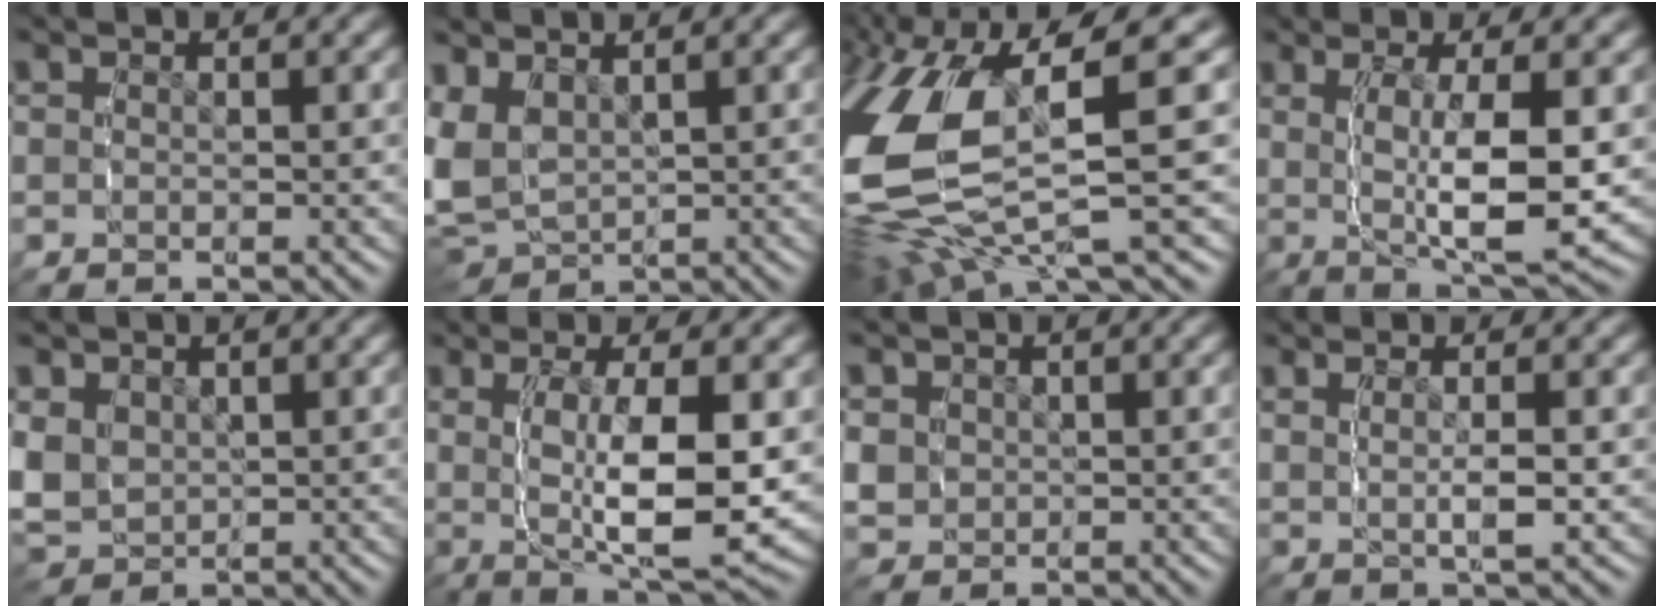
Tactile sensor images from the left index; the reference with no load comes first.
{"total": 8.8, "force": [-1.2, 7.9, 3.8], "torque": [-0.146, -0.047, -0.015]}
{"total": 12.3, "force": [-1.5, 7.5, 9.6], "torque": [-0.240, -0.035, -0.016]}
{"total": 8.5, "force": [0.3, 3.4, 7.8], "torque": [-0.124, 0.009, -0.003]}
{"total": 5.6, "force": [0.0, 5.1, 2.2], "torque": [-0.085, -0.030, 0.008]}
{"total": 9.4, "force": [0.0, 3.8, 8.6], "torque": [-0.139, 0.006, -0.004]}
{"total": 3.8, "force": [-0.1, 3.6, 1.2], "torque": [-0.046, -0.019, 0.006]}
{"total": 4.4, "force": [1.3, 1.9, 3.7], "torque": [-0.054, 0.019, 0.009]}